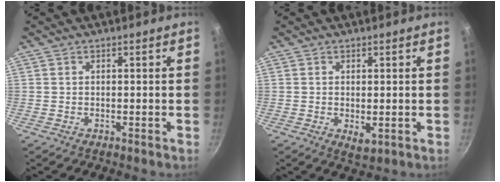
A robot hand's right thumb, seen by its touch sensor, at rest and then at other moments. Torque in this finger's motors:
{"motor_torque": [-0.26, 0.13, -0.25, 0.30, 0.03]}